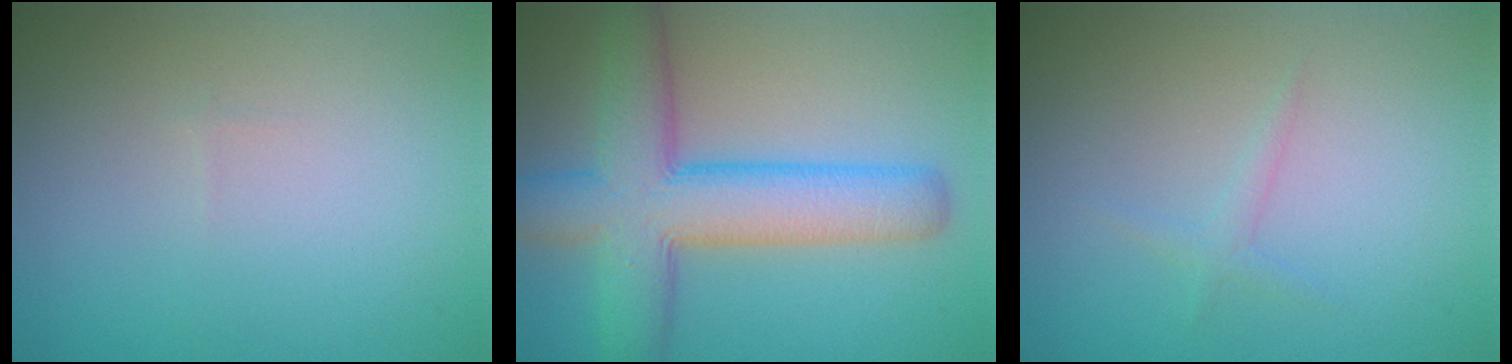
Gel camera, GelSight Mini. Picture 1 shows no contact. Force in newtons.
{"total": 9.0, "press": 8.9, "slide": 0.3}
{"total": 0.9, "press": 0.9, "slide": 0.1}